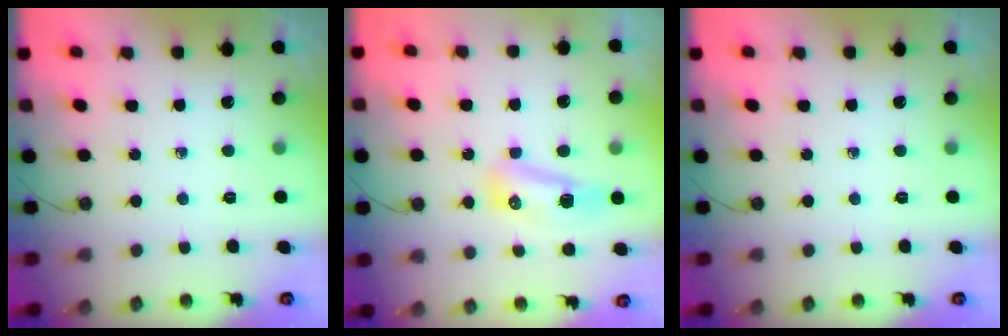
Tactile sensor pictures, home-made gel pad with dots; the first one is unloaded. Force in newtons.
{"total": 8.3, "press": 8.1, "slide": 1.5}
{"total": 0.0}